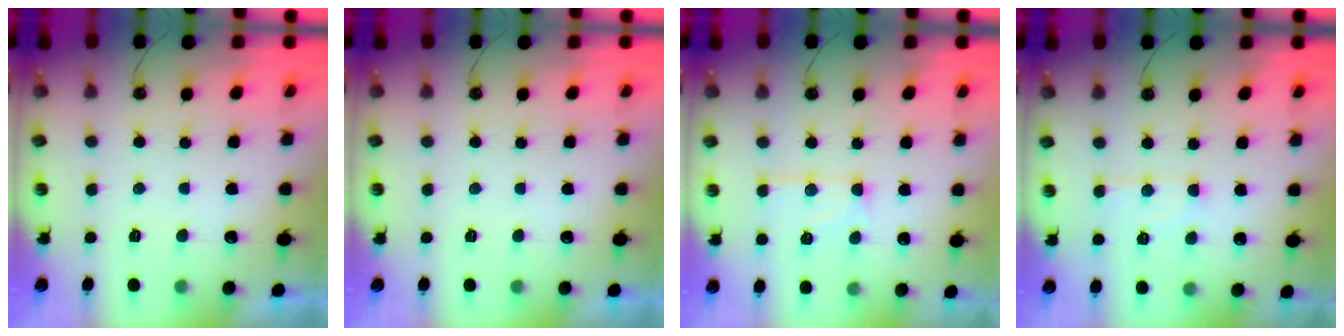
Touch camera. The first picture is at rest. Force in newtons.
{"total": 0.0}
{"total": 10.0, "press": 10.0, "slide": 0.6}
{"total": 7.2, "press": 7.1, "slide": 0.6}